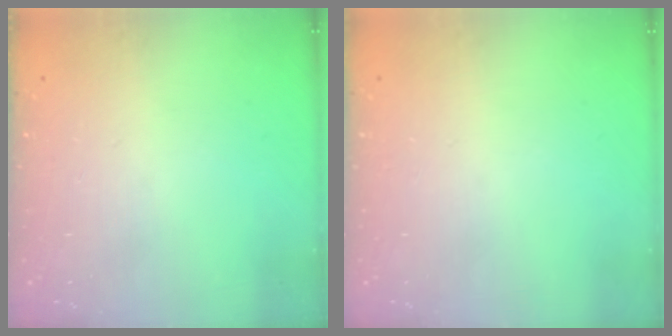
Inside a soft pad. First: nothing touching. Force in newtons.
{"total": 0.0}